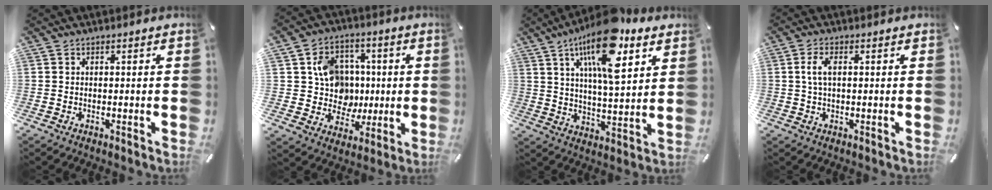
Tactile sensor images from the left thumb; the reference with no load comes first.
{"total": 12.4, "force": [1.4, 11.7, 3.8], "torque": [-0.059, -0.003, 0.041]}
{"total": 17.8, "force": [9.9, 6.2, 13.4], "torque": [-0.236, -0.033, 0.158]}
{"total": 3.8, "force": [0.7, 1.6, 3.4], "torque": [-0.075, 0.004, 0.007]}